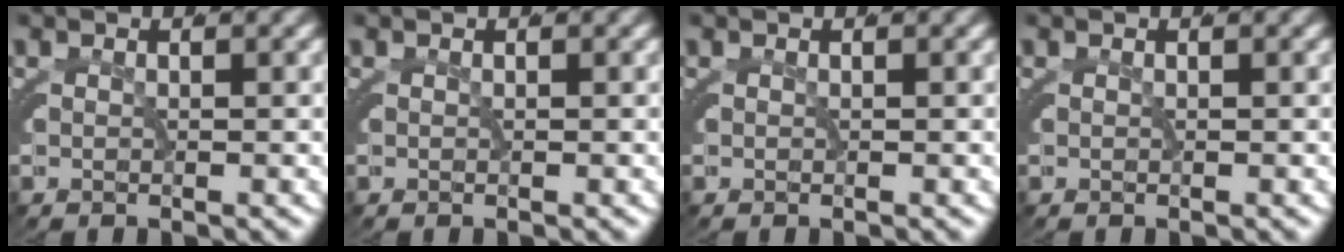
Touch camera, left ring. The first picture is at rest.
{"total": 0.0}
{"total": 0.0}
{"total": 0.0}